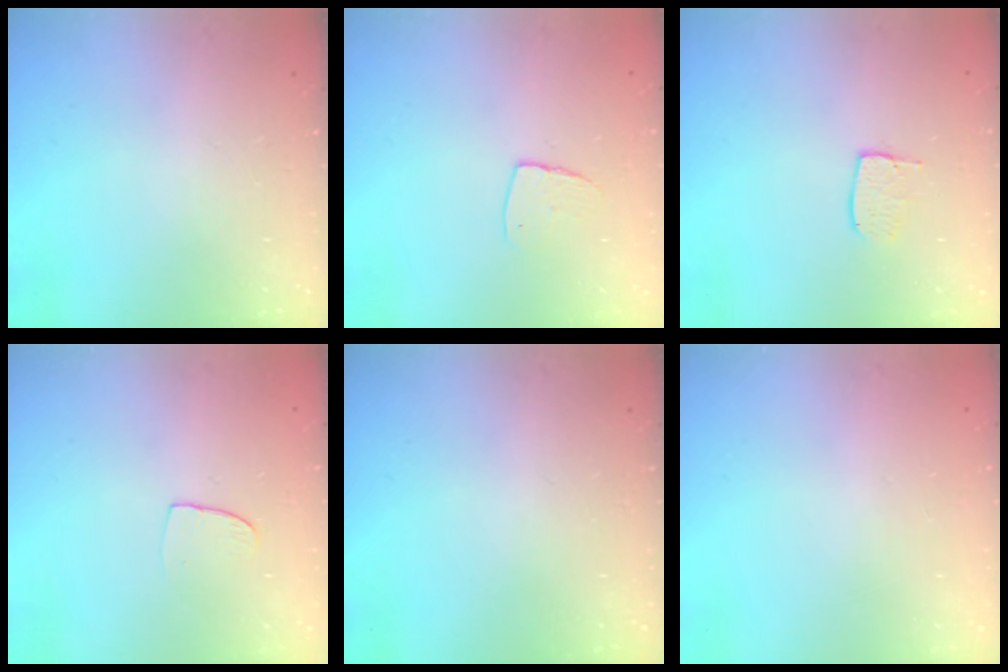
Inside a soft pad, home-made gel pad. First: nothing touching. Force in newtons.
{"total": 6.0, "press": 6.0, "slide": 0.3}
{"total": 5.5, "press": 5.5, "slide": 0.4}
{"total": 6.0, "press": 6.0, "slide": 0.4}
{"total": 0.0}
{"total": 0.5, "press": 0.5, "slide": 0.1}